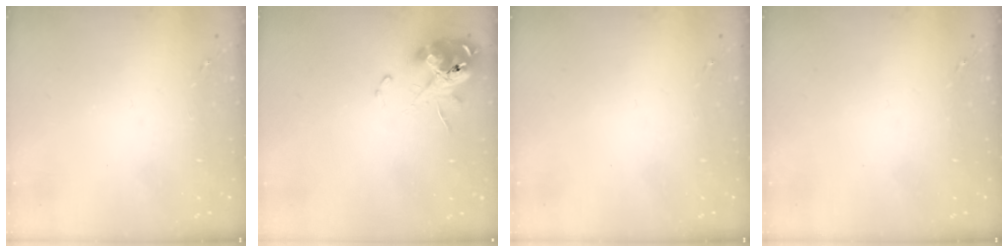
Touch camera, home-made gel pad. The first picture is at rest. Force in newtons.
{"total": 12.4, "press": 12.2, "slide": 1.6}
{"total": 0.0}
{"total": 0.0}